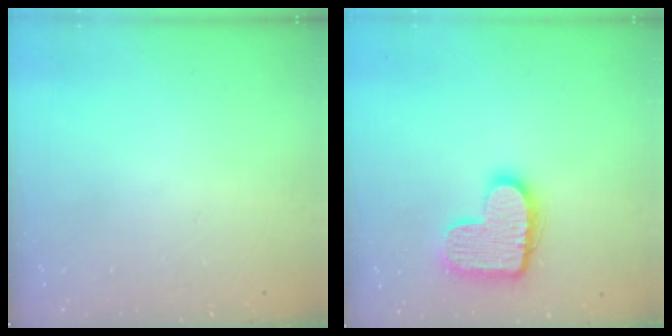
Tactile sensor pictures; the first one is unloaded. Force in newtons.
{"total": 14.6, "press": 14.6, "slide": 0.8}